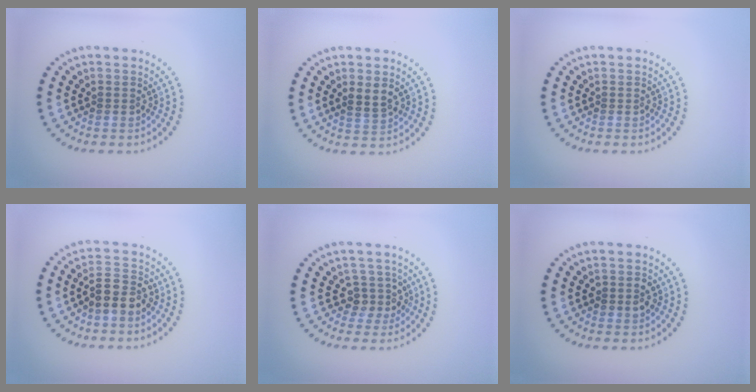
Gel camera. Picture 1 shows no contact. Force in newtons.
{"total": 1.8, "press": 1.7, "slide": 0.5}
{"total": 0.0}
{"total": 3.2, "press": 3.1, "slide": 1.0}
{"total": 2.3, "press": 1.9, "slide": 1.3}
{"total": 1.4, "press": 1.3, "slide": 0.3}